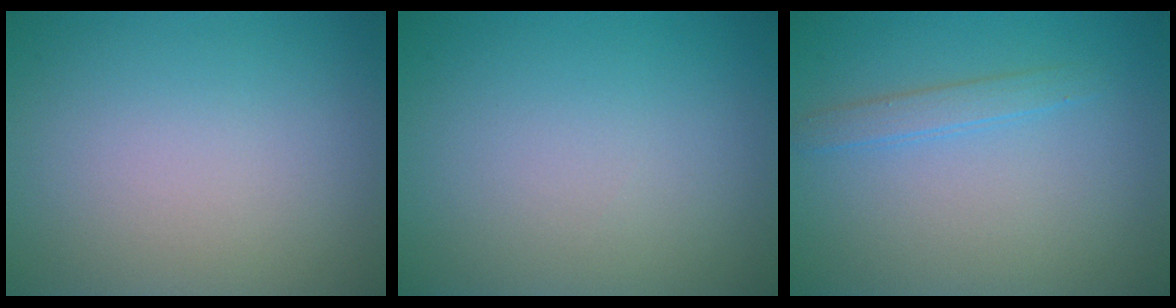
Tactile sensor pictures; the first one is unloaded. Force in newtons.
{"total": 0.0}
{"total": 1.6, "press": 1.6, "slide": 0.1}